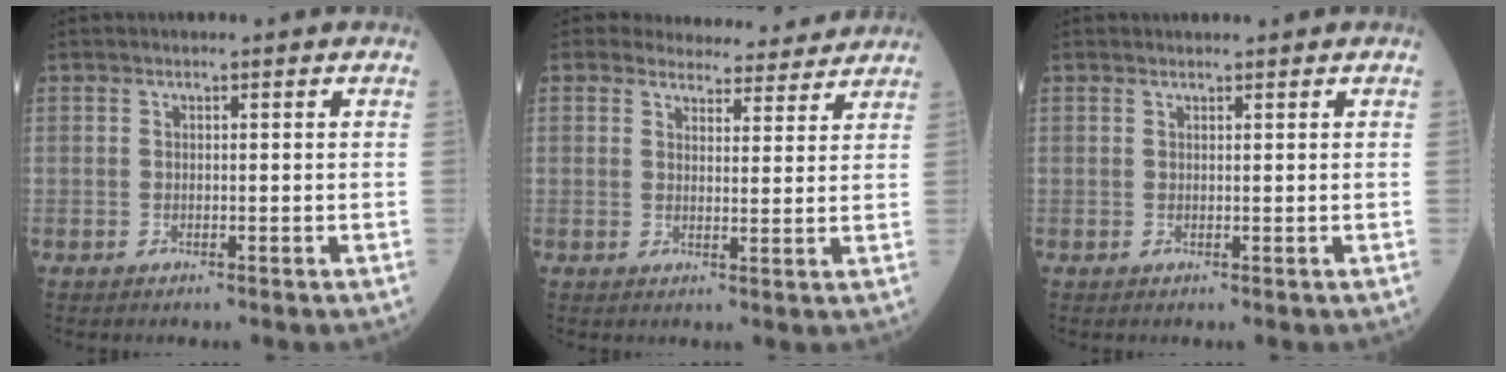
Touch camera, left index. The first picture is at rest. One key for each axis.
{"total": 8.8, "fx": 8.4, "fy": 2.7, "fz": 0.8, "tx": 0.010, "ty": 0.002, "tz": 0.091}
{"total": 0.8, "fx": 0.8, "fy": 0.0, "fz": 0.1, "tx": -0.006, "ty": 0.006, "tz": 0.014}